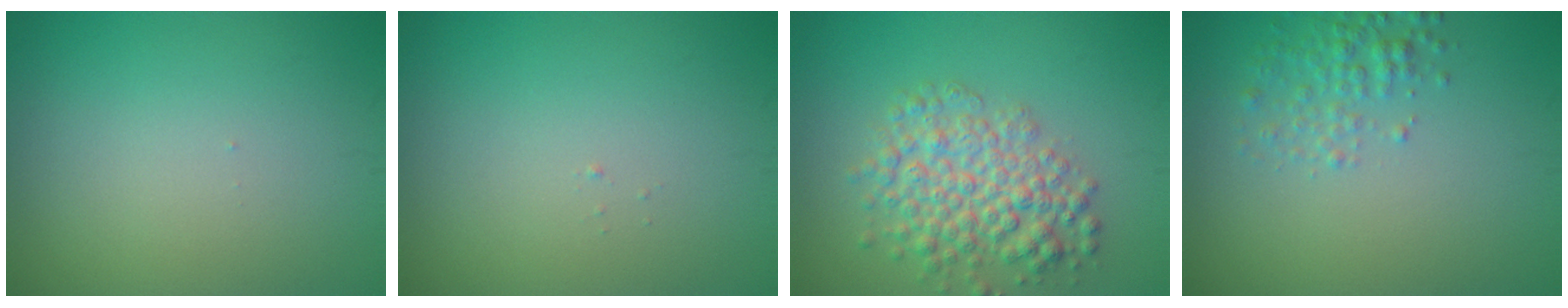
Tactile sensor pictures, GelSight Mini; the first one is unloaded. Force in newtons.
{"total": 0.0}
{"total": 5.2, "press": 5.2, "slide": 0.2}
{"total": 2.3, "press": 2.3, "slide": 0.1}